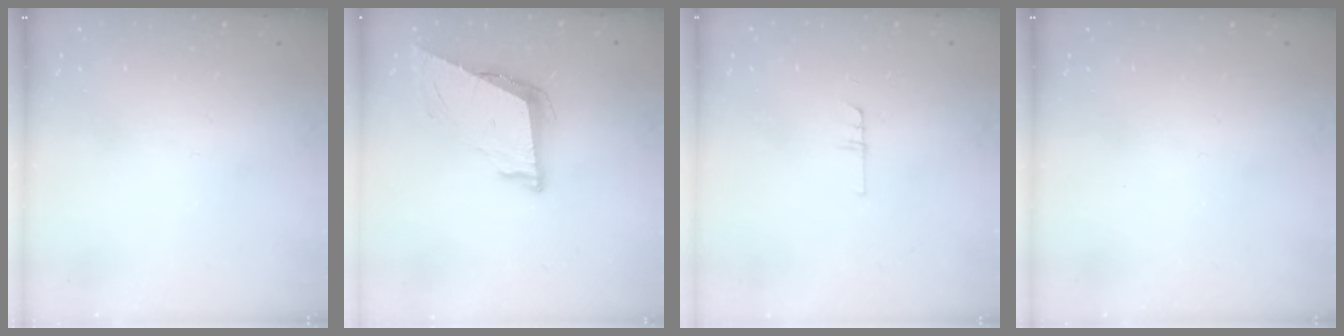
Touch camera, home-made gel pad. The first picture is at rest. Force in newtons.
{"total": 8.9, "press": 8.5, "slide": 2.7}
{"total": 4.8, "press": 4.8, "slide": 0.4}
{"total": 0.0}